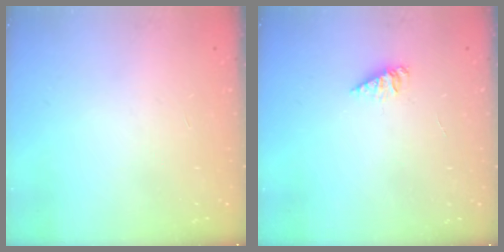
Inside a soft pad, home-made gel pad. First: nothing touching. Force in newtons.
{"total": 2.2, "press": 2.2, "slide": 0.3}